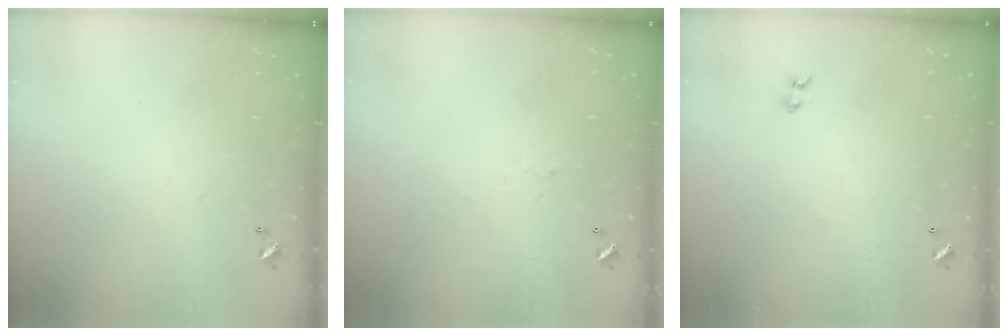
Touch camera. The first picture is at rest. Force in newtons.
{"total": 0.9, "press": 0.6, "slide": 0.6}
{"total": 1.9, "press": 1.7, "slide": 0.9}